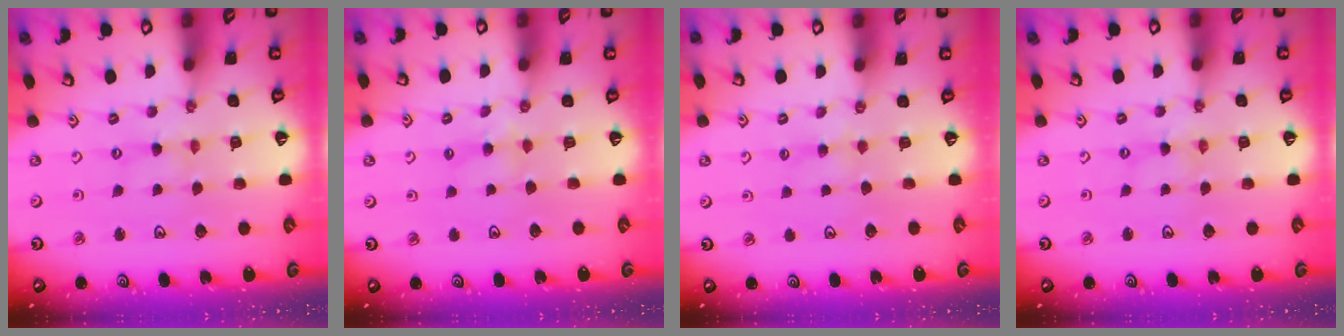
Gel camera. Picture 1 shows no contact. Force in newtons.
{"total": 3.9, "press": 3.9, "slide": 0.3}
{"total": 1.9, "press": 1.8, "slide": 0.3}
{"total": 0.0}